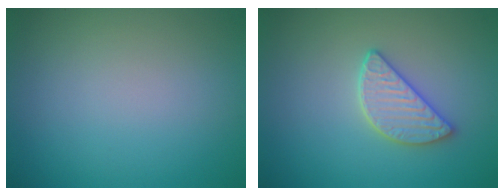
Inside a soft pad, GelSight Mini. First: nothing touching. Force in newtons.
{"total": 2.9, "press": 2.8, "slide": 0.9}